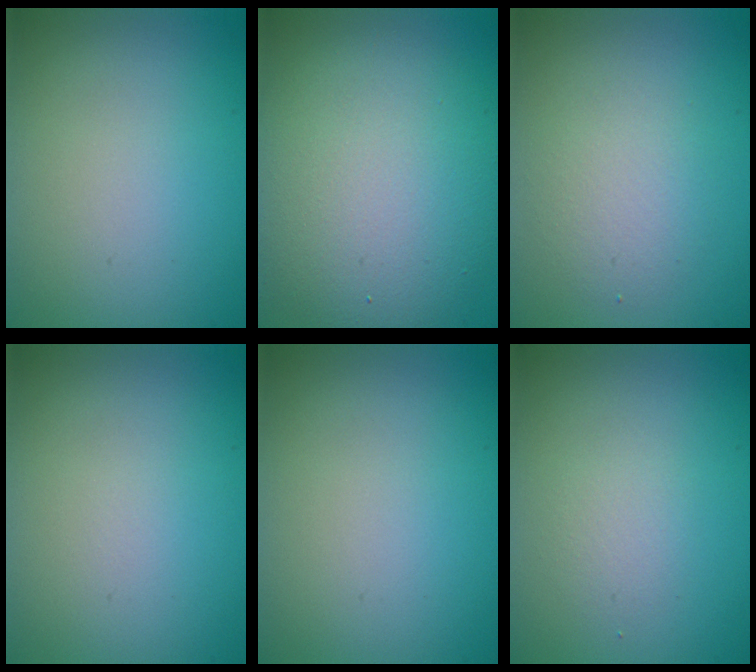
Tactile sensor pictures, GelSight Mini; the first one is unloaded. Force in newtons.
{"total": 8.9, "press": 8.8, "slide": 0.7}
{"total": 2.4, "press": 2.4, "slide": 0.1}
{"total": 0.0}
{"total": 0.0}
{"total": 1.3, "press": 1.3, "slide": 0.1}